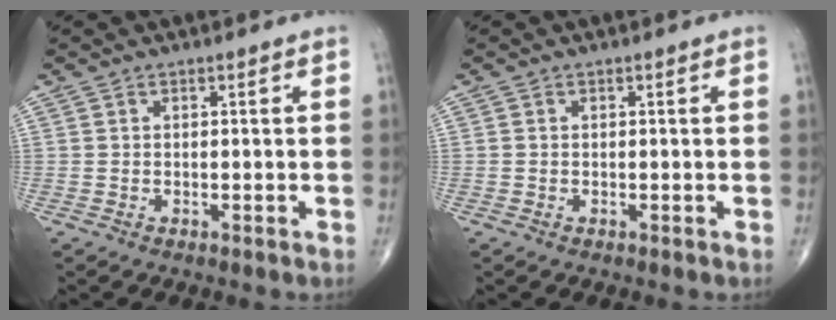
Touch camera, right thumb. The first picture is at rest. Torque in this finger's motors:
{"motor_torque": [-0.35, -0.11, 0.00, -0.19, -0.01]}